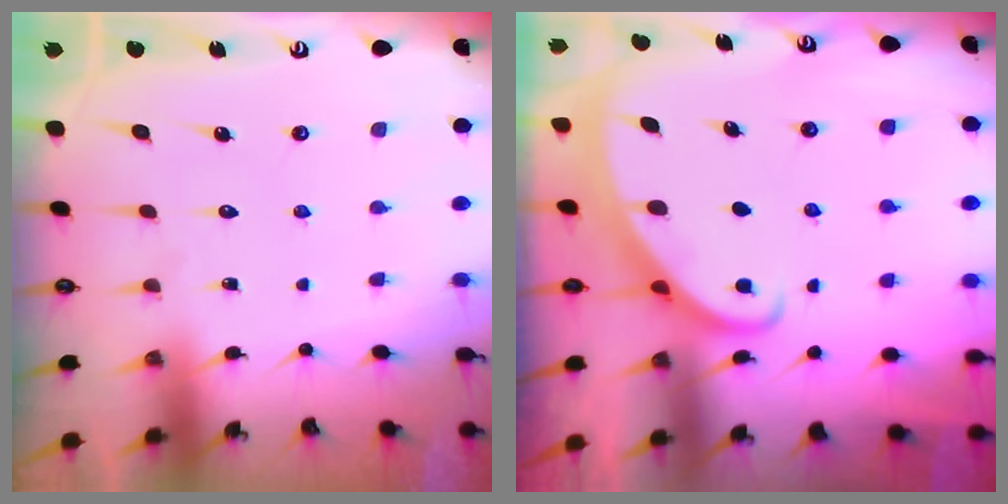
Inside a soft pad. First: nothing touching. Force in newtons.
{"total": 2.4, "press": 2.4, "slide": 0.2}